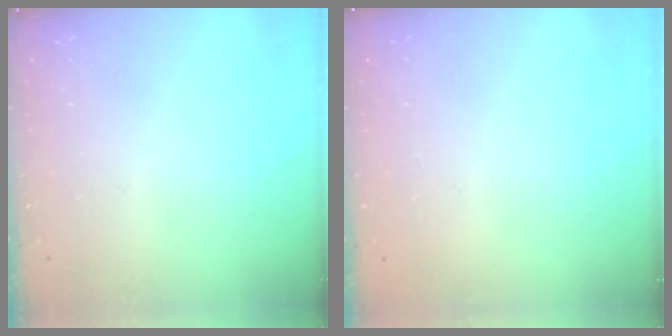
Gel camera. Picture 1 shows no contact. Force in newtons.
{"total": 2.2, "press": 2.2, "slide": 0.1}